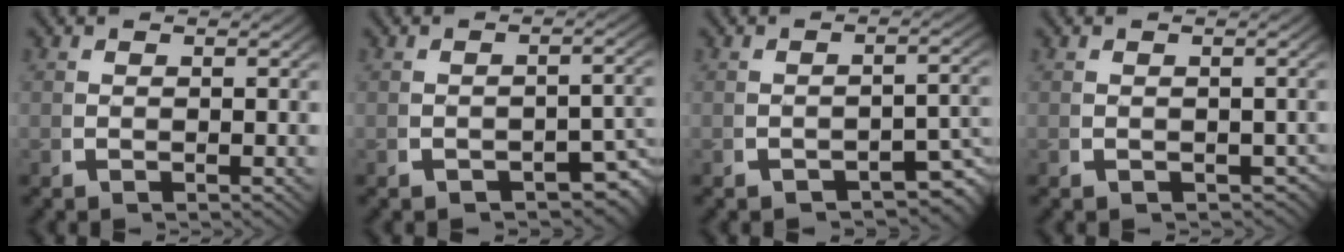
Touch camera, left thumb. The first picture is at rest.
{"total": 3.5, "force": [-2.0, 1.6, 2.3], "torque": [-0.026, -0.011, -0.025]}
{"total": 3.7, "force": [-2.4, 1.5, 2.4], "torque": [-0.026, -0.009, -0.030]}
{"total": 1.3, "force": [-0.8, 0.9, 0.5], "torque": [-0.004, -0.008, -0.007]}